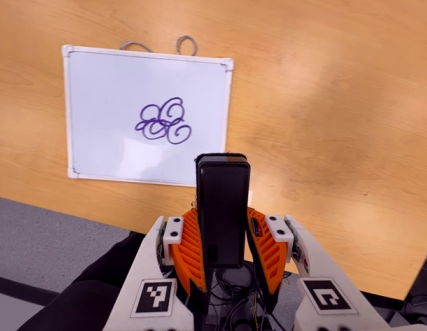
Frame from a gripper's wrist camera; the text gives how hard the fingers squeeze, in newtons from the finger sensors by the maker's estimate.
{"total": 5.3, "left": 3.6, "right": 6.9}